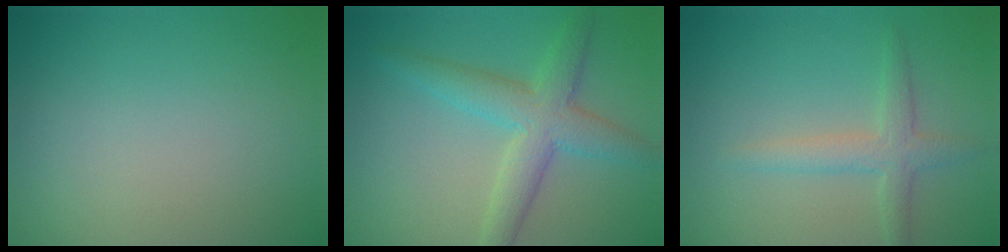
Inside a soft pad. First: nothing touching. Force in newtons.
{"total": 4.9, "press": 4.9, "slide": 0.1}
{"total": 2.7, "press": 2.7, "slide": 0.0}